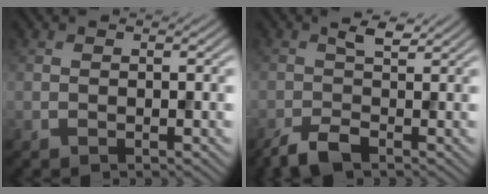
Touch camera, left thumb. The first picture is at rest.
{"total": 3.4, "force": [-1.3, 1.4, 2.9], "torque": [-0.062, -0.001, -0.029]}